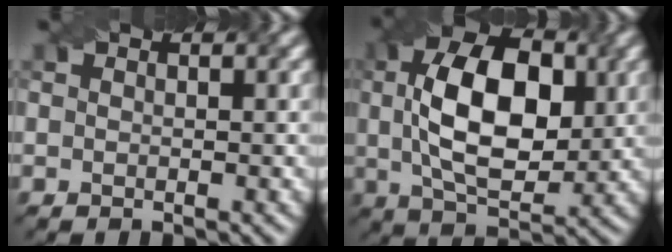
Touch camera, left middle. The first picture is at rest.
{"total": 9.1, "force": [0.2, 5.1, 7.6], "torque": [-0.140, 0.021, 0.010]}